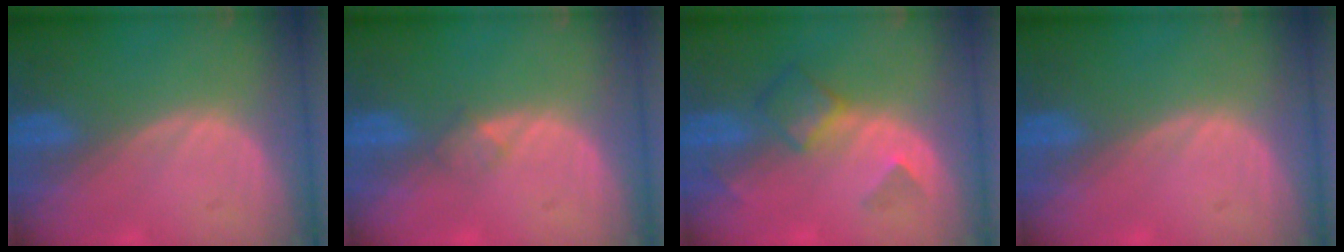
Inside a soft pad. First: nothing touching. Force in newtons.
{"total": 1.4, "press": 1.4, "slide": 0.1}
{"total": 4.9, "press": 4.3, "slide": 2.2}
{"total": 0.0}